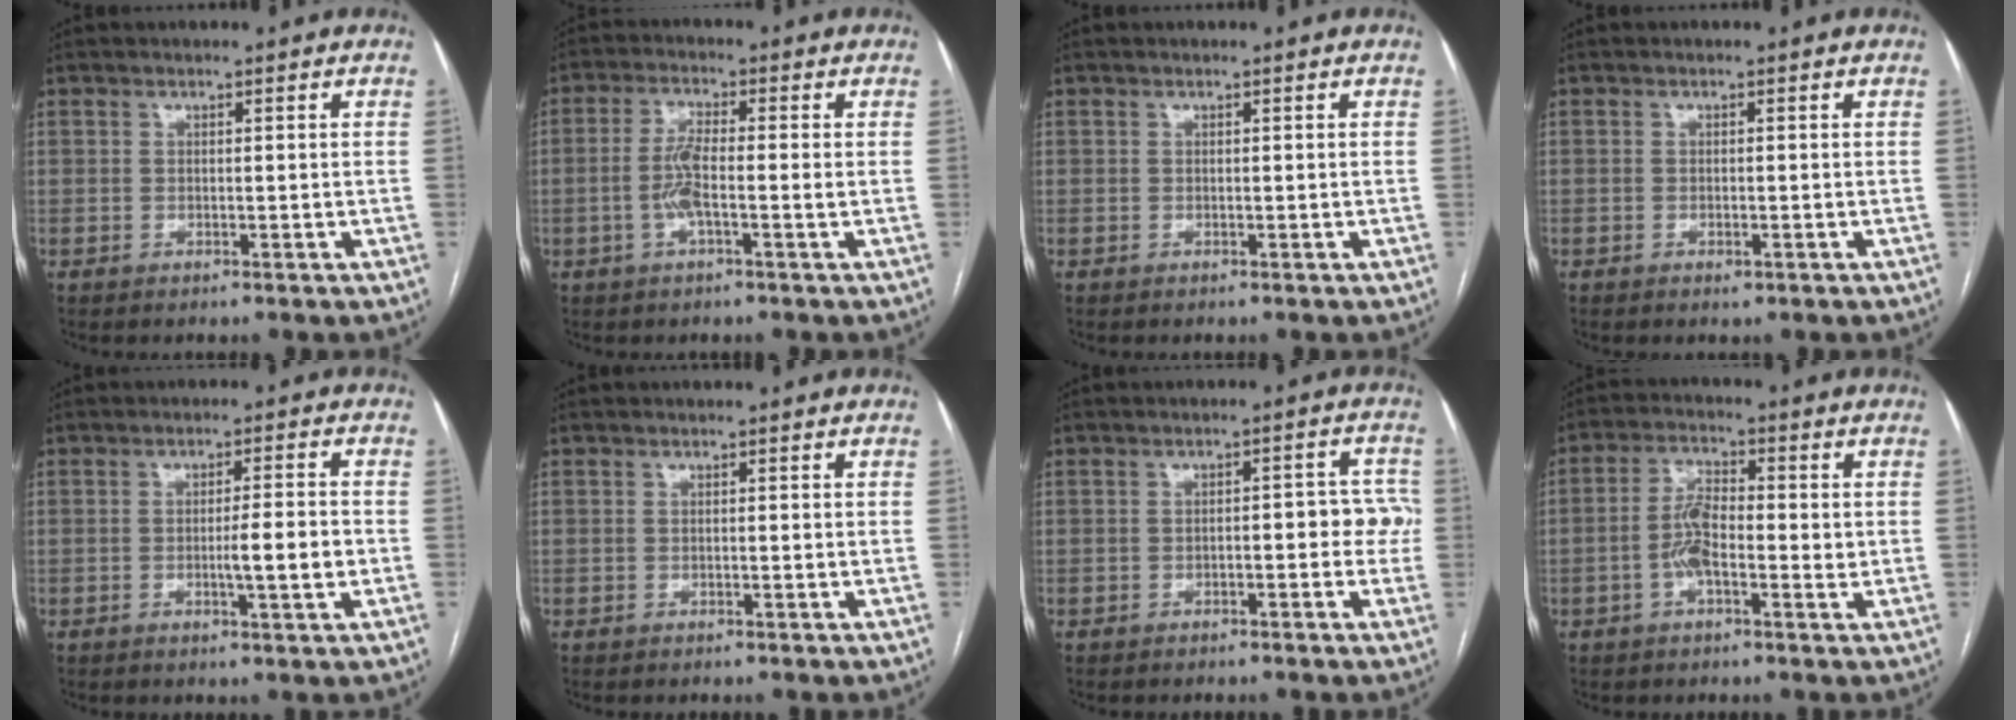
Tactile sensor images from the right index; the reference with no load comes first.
{"total": 4.7, "force": [-1.0, 0.6, 4.5], "torque": [-0.098, 0.007, -0.021]}
{"total": 0.0}
{"total": 0.8, "force": [-0.5, 0.3, 0.6], "torque": [-0.010, -0.001, -0.005]}
{"total": 5.0, "force": [-1.2, 0.1, 4.8], "torque": [-0.073, -0.003, -0.016]}
{"total": 0.0}
{"total": 5.1, "force": [-1.0, 2.0, 4.6], "torque": [-0.047, 0.027, -0.014]}
{"total": 5.9, "force": [-0.9, 2.3, 5.4], "torque": [-0.112, 0.013, -0.023]}